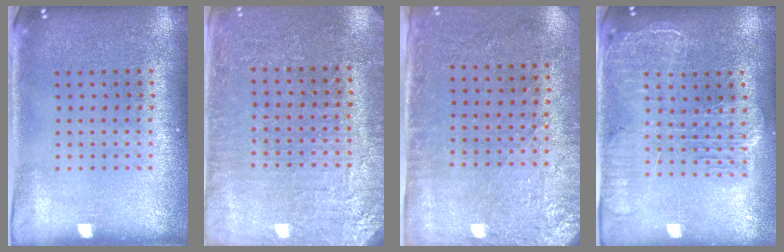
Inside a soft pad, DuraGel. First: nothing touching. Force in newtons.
{"total": 3.0, "press": 3.0, "slide": 0.3}
{"total": 2.8, "press": 2.3, "slide": 1.6}
{"total": 2.5, "press": 2.2, "slide": 1.2}